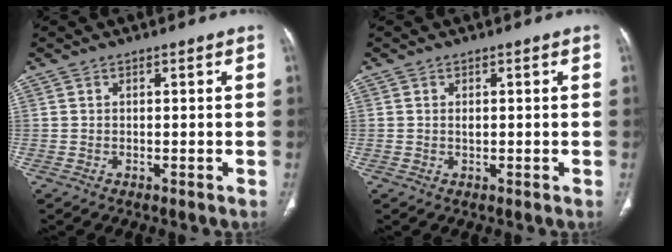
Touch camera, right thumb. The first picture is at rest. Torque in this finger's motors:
{"motor_torque": [-0.36, 0.03, 0.37, 0.08, 0.07]}